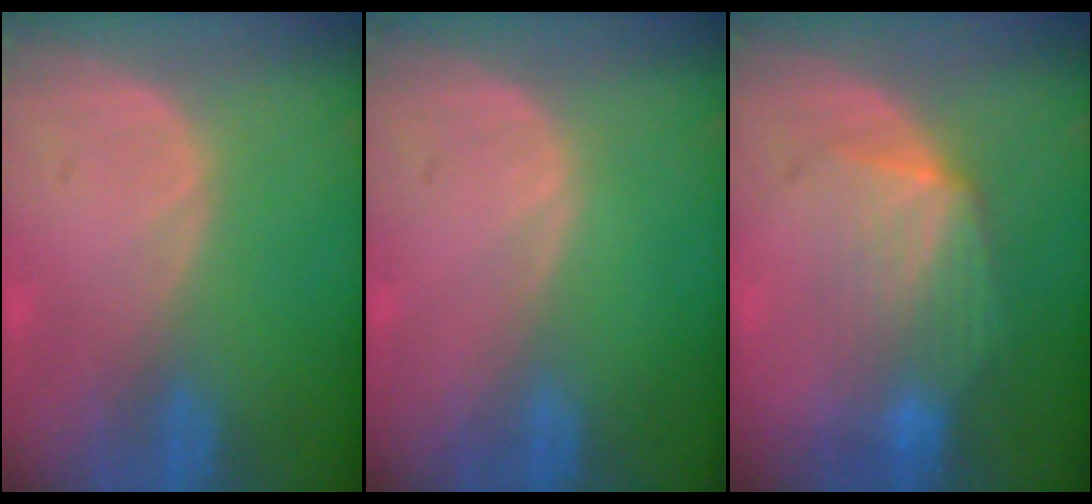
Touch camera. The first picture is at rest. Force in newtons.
{"total": 0.0}
{"total": 7.4, "press": 6.9, "slide": 2.5}